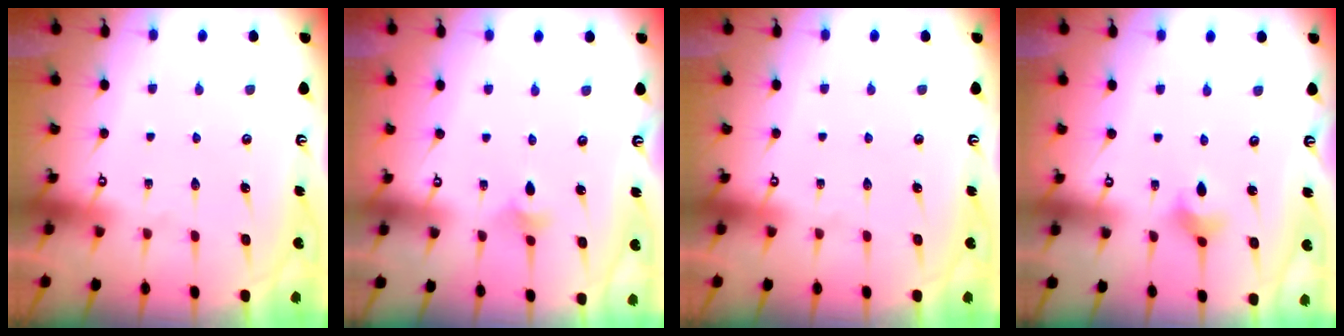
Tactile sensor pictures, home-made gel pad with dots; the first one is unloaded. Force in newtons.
{"total": 3.0, "press": 2.9, "slide": 0.7}
{"total": 0.0}
{"total": 3.0, "press": 2.9, "slide": 0.7}